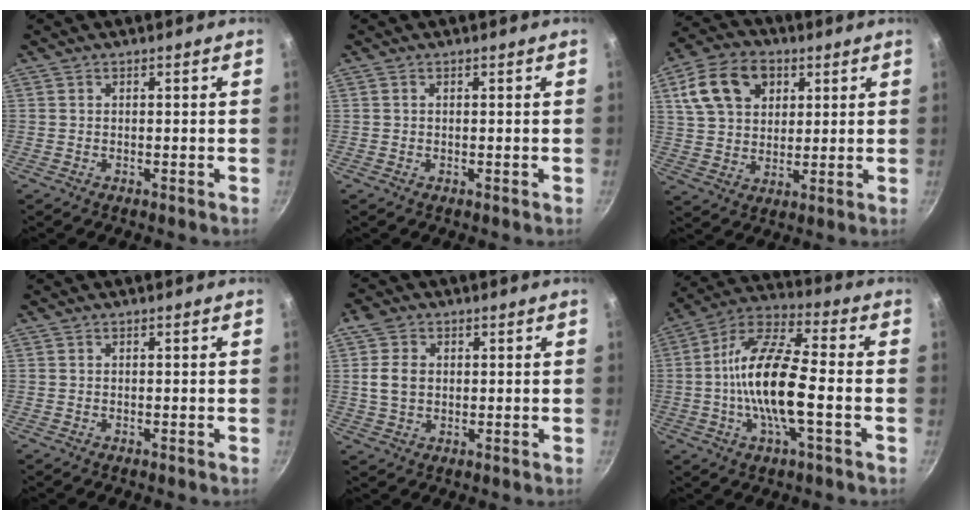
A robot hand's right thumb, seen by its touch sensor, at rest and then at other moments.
{"total": 0.0}
{"total": 12.3, "force": [3.8, 9.1, 7.3], "torque": [-0.108, 0.008, 0.058]}
{"total": 0.0}
{"total": 5.9, "force": [0.9, 4.6, 3.7], "torque": [-0.056, -0.001, 0.013]}
{"total": 16.4, "force": [-2.4, 5.4, 15.3], "torque": [-0.289, 0.032, -0.062]}